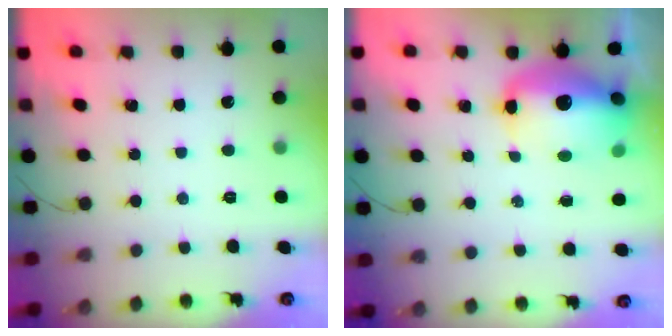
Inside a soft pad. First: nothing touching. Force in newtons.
{"total": 16.8, "press": 14.2, "slide": 8.9}